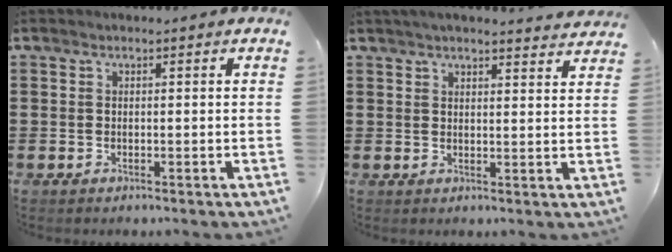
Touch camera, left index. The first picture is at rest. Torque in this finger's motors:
{"motor_torque": [1.52, -0.62, 0.35, 0.04]}